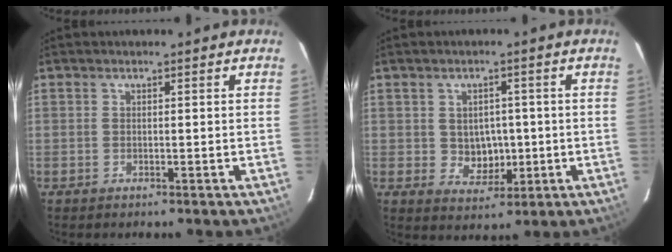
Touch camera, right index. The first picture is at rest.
{"total": 5.3, "force": [-0.1, 4.7, 2.4], "torque": [-0.045, 0.006, 0.010]}